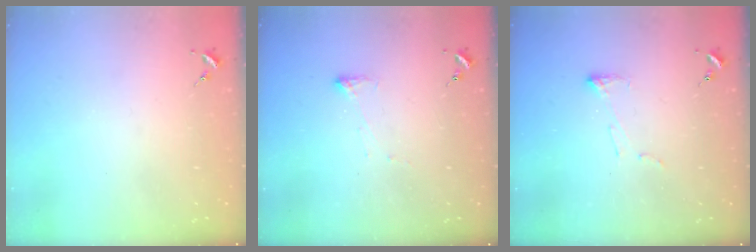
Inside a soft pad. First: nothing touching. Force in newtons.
{"total": 4.1, "press": 4.1, "slide": 0.8}
{"total": 4.1, "press": 4.0, "slide": 0.7}